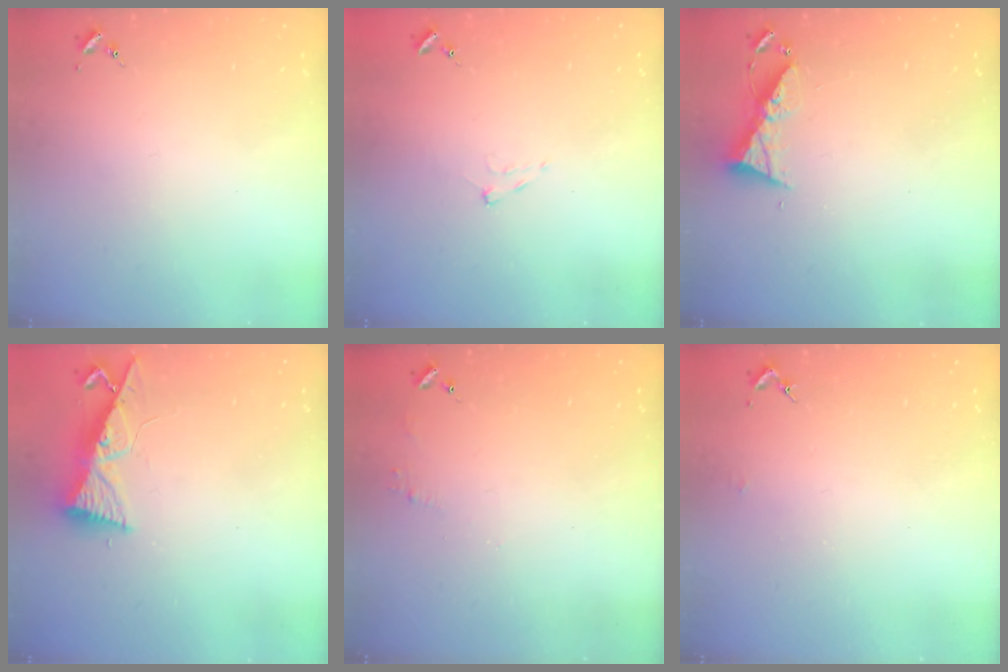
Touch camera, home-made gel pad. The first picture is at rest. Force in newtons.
{"total": 6.0, "press": 6.0, "slide": 0.6}
{"total": 7.4, "press": 7.4, "slide": 0.4}
{"total": 8.5, "press": 8.5, "slide": 1.0}
{"total": 4.8, "press": 4.8, "slide": 0.4}
{"total": 1.4, "press": 1.4, "slide": 0.1}